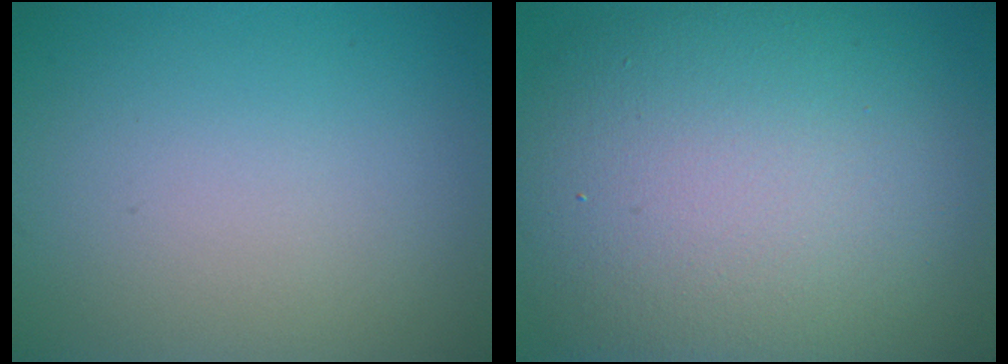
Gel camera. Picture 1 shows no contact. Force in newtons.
{"total": 15.0, "press": 15.0, "slide": 0.8}